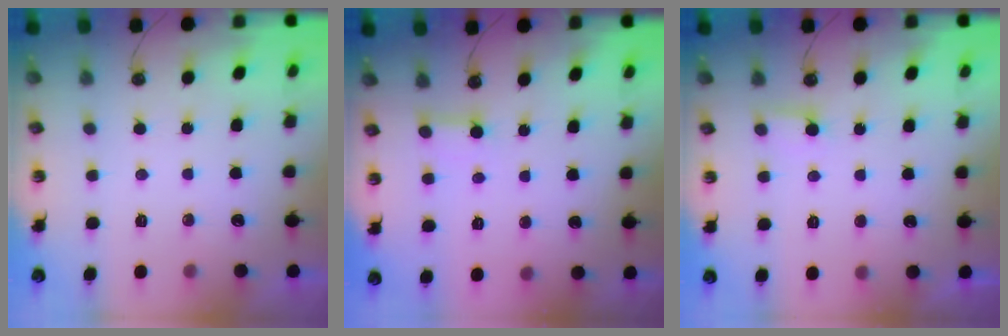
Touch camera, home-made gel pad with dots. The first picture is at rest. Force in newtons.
{"total": 2.4, "press": 2.4, "slide": 0.1}
{"total": 4.7, "press": 4.6, "slide": 0.4}